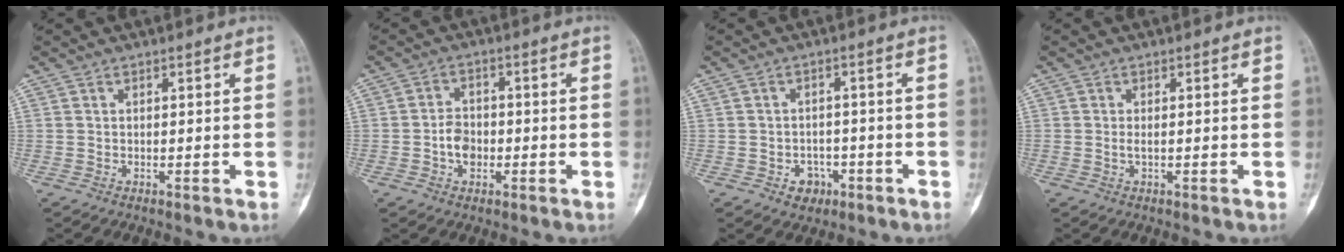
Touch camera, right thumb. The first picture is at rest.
{"total": 4.5, "force": [-1.1, 3.3, 2.8], "torque": [-0.030, 0.012, -0.024]}
{"total": 3.8, "force": [-1.8, 3.1, 1.4], "torque": [0.006, 0.015, -0.020]}
{"total": 0.9, "force": [-0.1, 0.2, 0.9], "torque": [-0.024, -0.003, 0.000]}